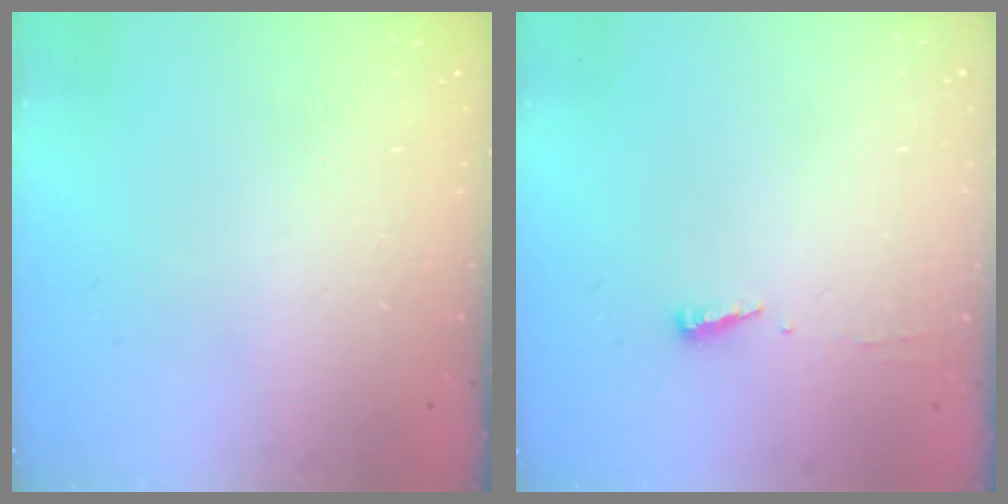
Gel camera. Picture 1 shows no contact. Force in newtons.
{"total": 3.7, "press": 3.7, "slide": 0.5}